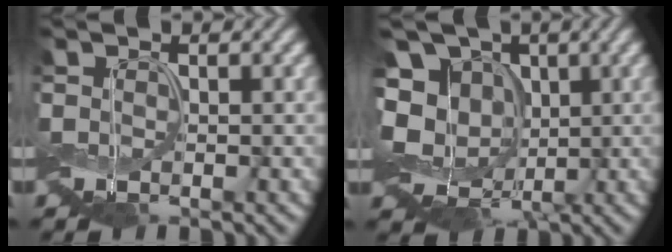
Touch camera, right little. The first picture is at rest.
{"total": 10.9, "force": [0.9, 9.0, 6.1], "torque": [-0.126, 0.001, -0.006]}